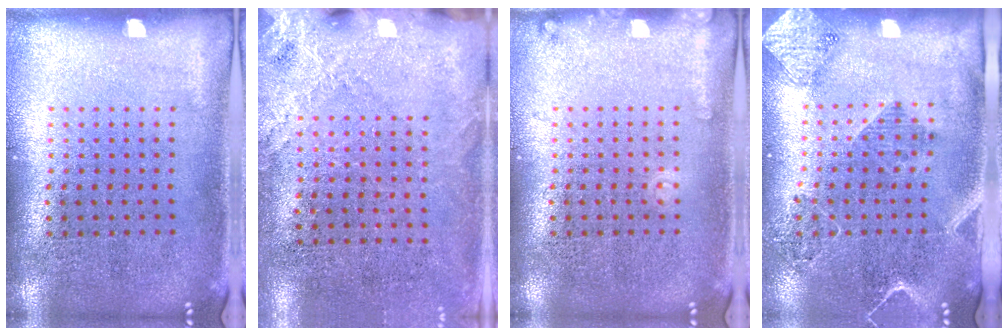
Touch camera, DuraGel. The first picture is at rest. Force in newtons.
{"total": 2.5, "press": 2.2, "slide": 1.2}
{"total": 0.9, "press": 0.9, "slide": 0.1}
{"total": 1.8, "press": 1.7, "slide": 0.8}